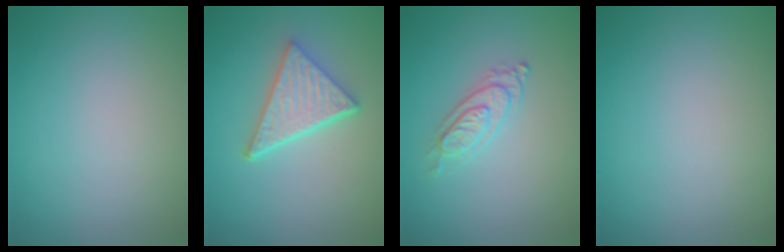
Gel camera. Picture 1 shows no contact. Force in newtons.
{"total": 4.9, "press": 3.7, "slide": 3.3}
{"total": 2.2, "press": 2.0, "slide": 0.7}
{"total": 0.0}